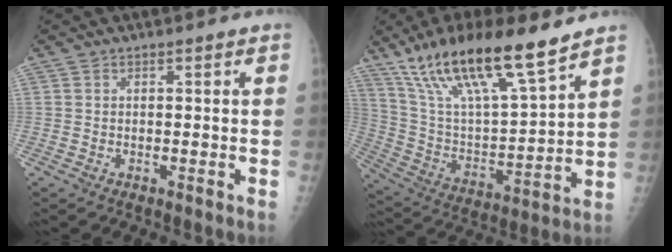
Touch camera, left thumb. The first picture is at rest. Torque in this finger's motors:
{"motor_torque": [1.97, 1.96, 1.44, -1.33, 0.23]}